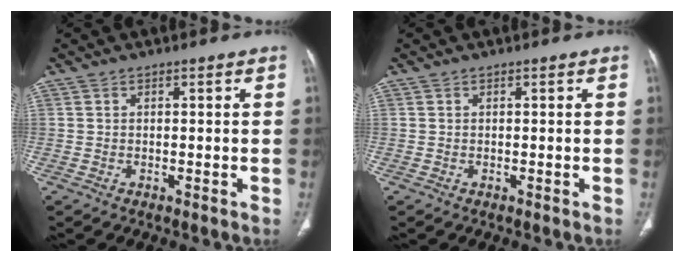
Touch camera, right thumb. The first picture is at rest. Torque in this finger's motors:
{"motor_torque": [-0.57, -0.11, -0.37, 0.37, 0.04]}